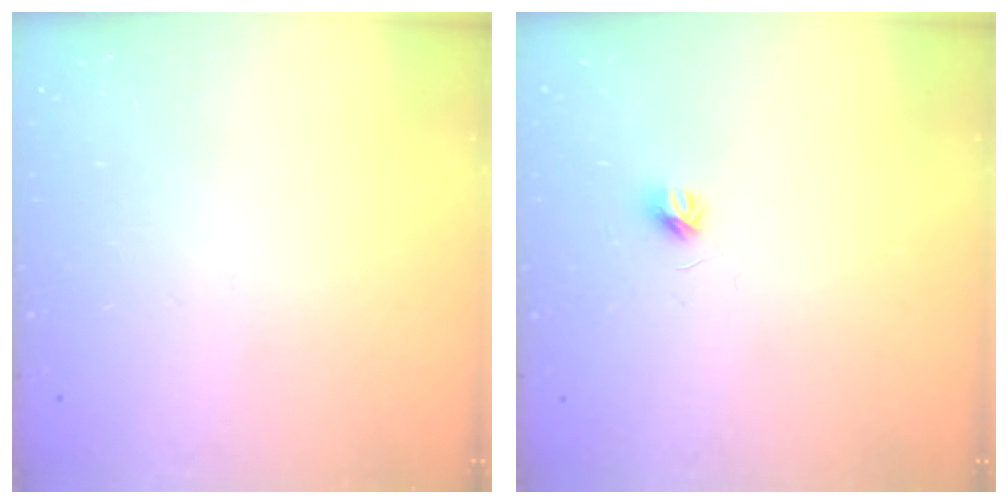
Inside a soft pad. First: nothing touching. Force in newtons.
{"total": 3.6, "press": 3.6, "slide": 0.4}